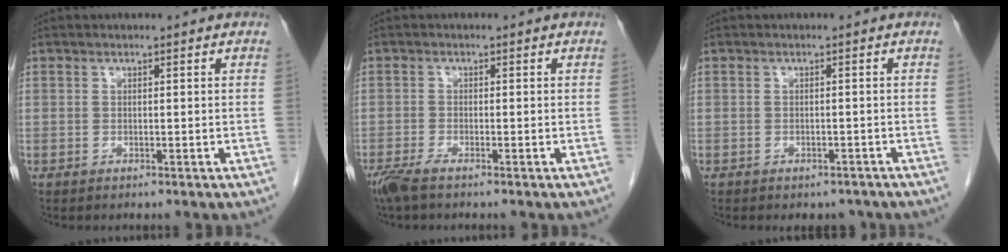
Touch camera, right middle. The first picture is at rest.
{"total": 3.2, "force": [-2.4, 0.4, 2.0], "torque": [-0.043, -0.008, -0.049]}
{"total": 3.1, "force": [-2.6, 1.5, 0.6], "torque": [-0.002, 0.003, -0.033]}